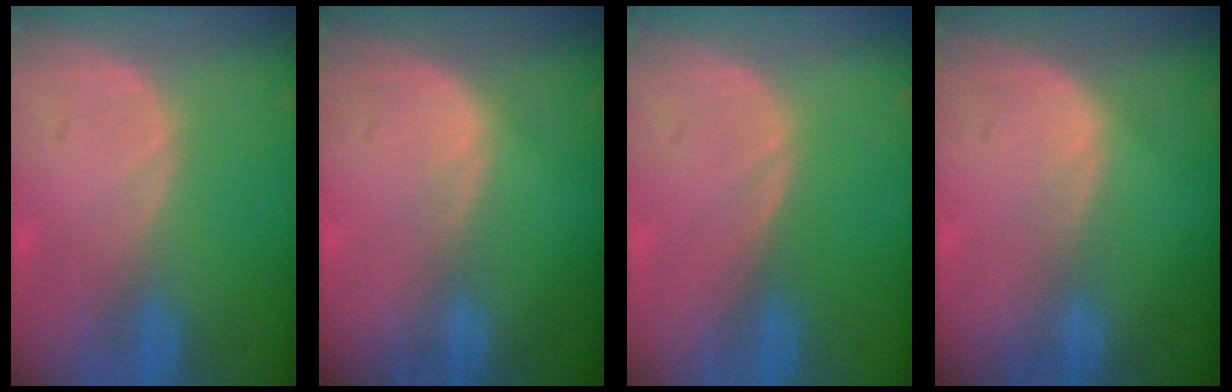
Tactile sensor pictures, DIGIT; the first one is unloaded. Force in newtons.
{"total": 0.9, "press": 0.9, "slide": 0.1}
{"total": 0.0}
{"total": 0.9, "press": 0.9, "slide": 0.1}